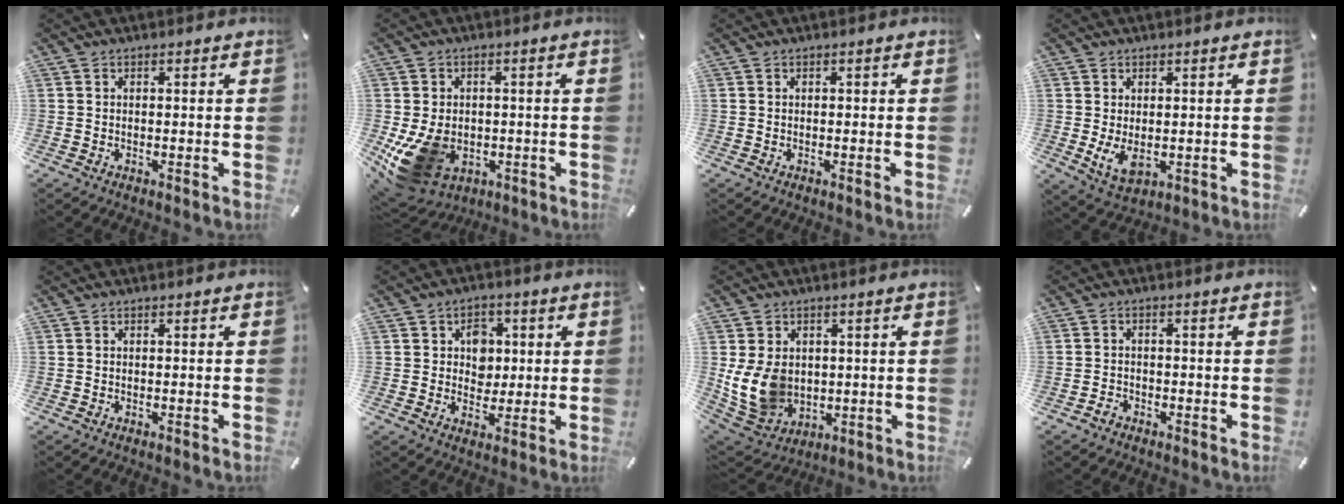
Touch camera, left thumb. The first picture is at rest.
{"total": 11.6, "force": [-3.5, 9.0, 6.5], "torque": [-0.144, 0.016, -0.057]}
{"total": 0.0}
{"total": 5.3, "force": [0.1, 3.2, 4.2], "torque": [-0.085, -0.010, -0.001]}
{"total": 0.0}
{"total": 6.9, "force": [1.2, 6.1, 2.9], "torque": [-0.033, 0.001, 0.015]}
{"total": 12.2, "force": [0.9, 10.2, 6.6], "torque": [-0.155, -0.012, 0.018]}
{"total": 1.7, "force": [-1.2, 1.0, 0.6], "torque": [-0.012, 0.005, -0.027]}